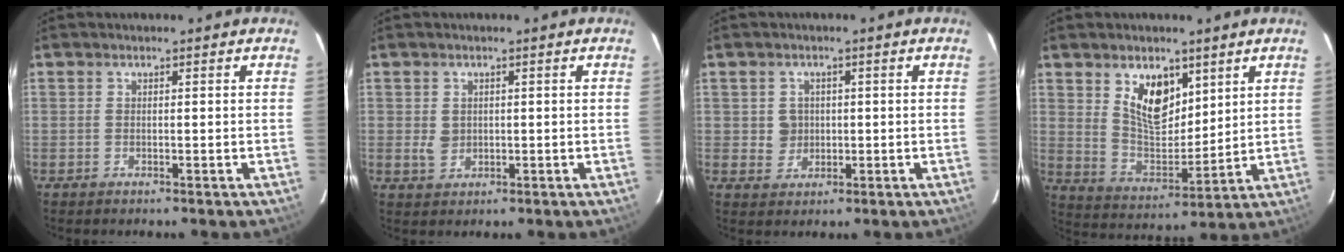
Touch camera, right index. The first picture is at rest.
{"total": 2.6, "force": [0.0, 2.3, 1.1], "torque": [-0.019, 0.002, 0.006]}
{"total": 3.4, "force": [0.1, 3.4, 0.4], "torque": [-0.005, 0.010, 0.006]}
{"total": 10.7, "force": [5.4, 6.0, 7.0], "torque": [-0.120, -0.002, 0.111]}